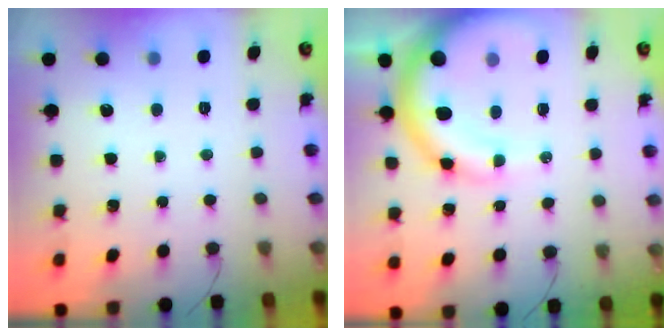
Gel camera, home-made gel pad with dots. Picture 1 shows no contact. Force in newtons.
{"total": 12.0, "press": 11.6, "slide": 3.0}